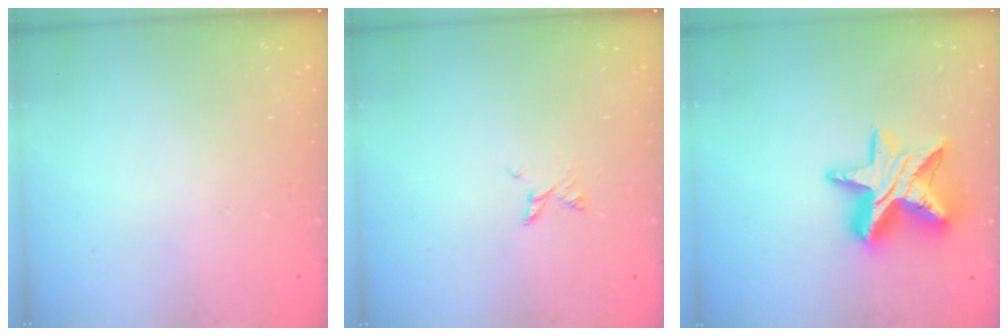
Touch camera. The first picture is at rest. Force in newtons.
{"total": 3.1, "press": 3.1, "slide": 0.2}
{"total": 16.2, "press": 16.2, "slide": 1.2}